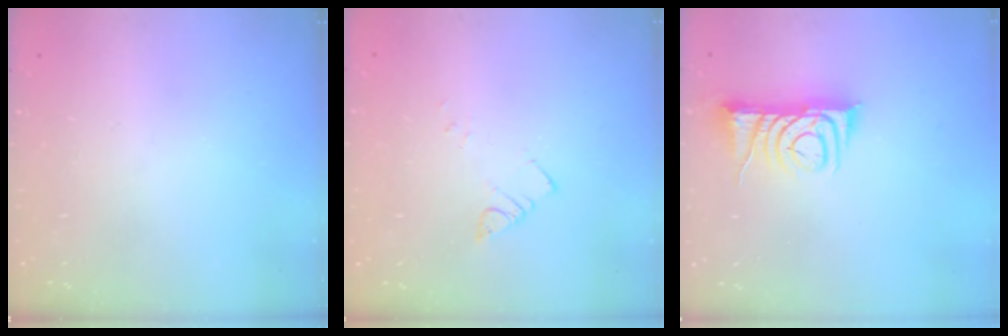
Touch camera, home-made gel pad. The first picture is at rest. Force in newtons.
{"total": 2.4, "press": 2.4, "slide": 0.1}
{"total": 7.5, "press": 7.4, "slide": 0.7}